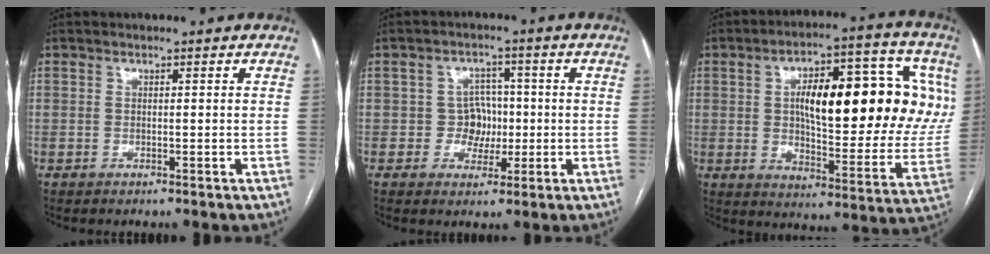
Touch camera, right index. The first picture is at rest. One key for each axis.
{"total": 4.3, "fx": -0.5, "fy": 4.1, "fz": 1.4, "tx": -0.009, "ty": 0.015, "tz": -0.005}
{"total": 25.8, "fx": 5.3, "fy": 8.3, "fz": 23.9, "tx": -0.299, "ty": 0.040, "tz": 0.081}